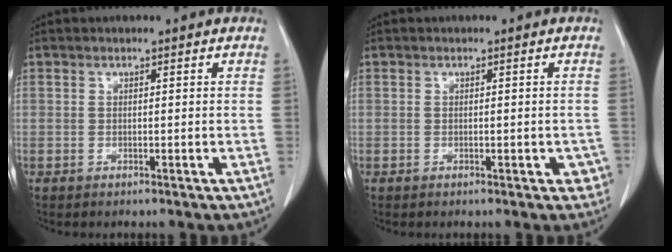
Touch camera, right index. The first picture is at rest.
{"total": 2.6, "force": [-1.0, 1.5, 1.9], "torque": [-0.009, 0.007, -0.008]}